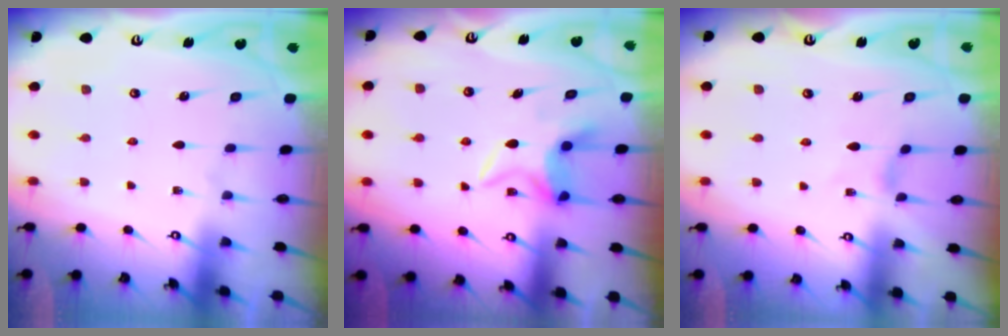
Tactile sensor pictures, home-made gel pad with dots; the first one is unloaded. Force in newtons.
{"total": 6.6, "press": 6.6, "slide": 0.3}
{"total": 0.7, "press": 0.6, "slide": 0.3}